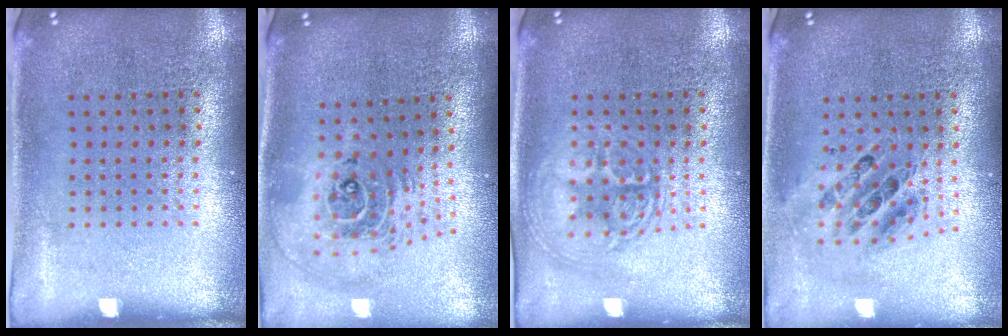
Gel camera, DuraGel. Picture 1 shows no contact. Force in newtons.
{"total": 2.4, "press": 1.8, "slide": 1.6}
{"total": 2.2, "press": 2.2, "slide": 0.3}
{"total": 0.6, "press": 0.6, "slide": 0.0}